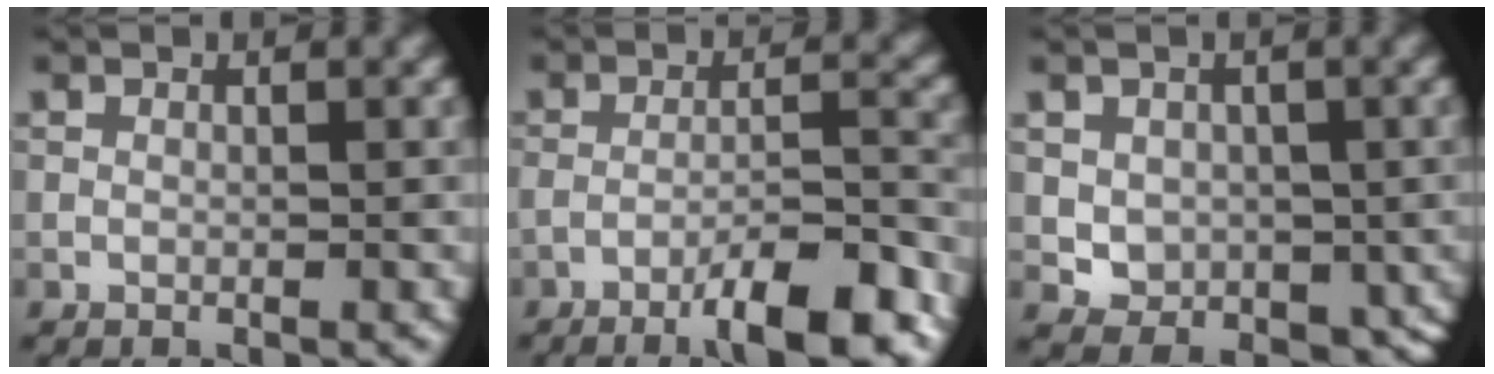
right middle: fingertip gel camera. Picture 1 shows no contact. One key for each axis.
{"total": 7.7, "fx": -4.8, "fy": 1.6, "fz": 5.8, "tx": -0.085, "ty": 0.006, "tz": -0.075}
{"total": 5.7, "fx": -0.2, "fy": 4.8, "fz": 2.9, "tx": -0.039, "ty": -0.013, "tz": 0.005}